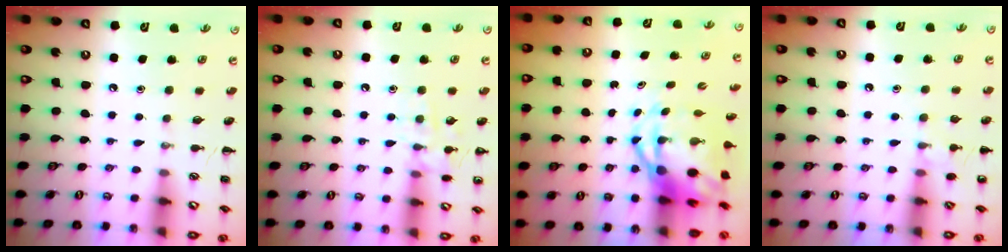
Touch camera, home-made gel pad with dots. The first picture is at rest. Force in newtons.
{"total": 8.1, "press": 8.0, "slide": 1.3}
{"total": 8.3, "press": 8.0, "slide": 2.2}
{"total": 7.3, "press": 7.0, "slide": 2.1}